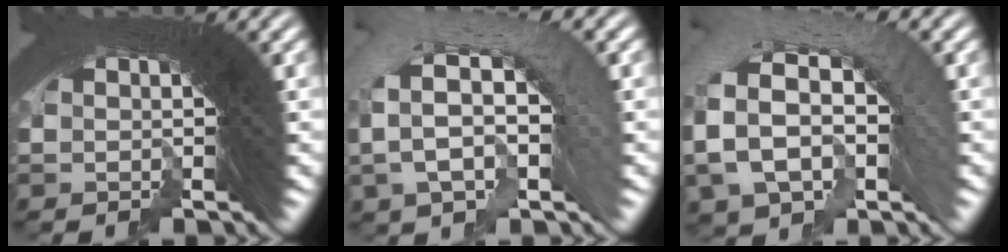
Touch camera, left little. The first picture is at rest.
{"total": 4.6, "force": [-2.9, 3.5, 0.9], "torque": [-0.019, 0.019, -0.062]}
{"total": 5.9, "force": [-3.3, 4.7, 1.2], "torque": [-0.042, 0.002, -0.060]}